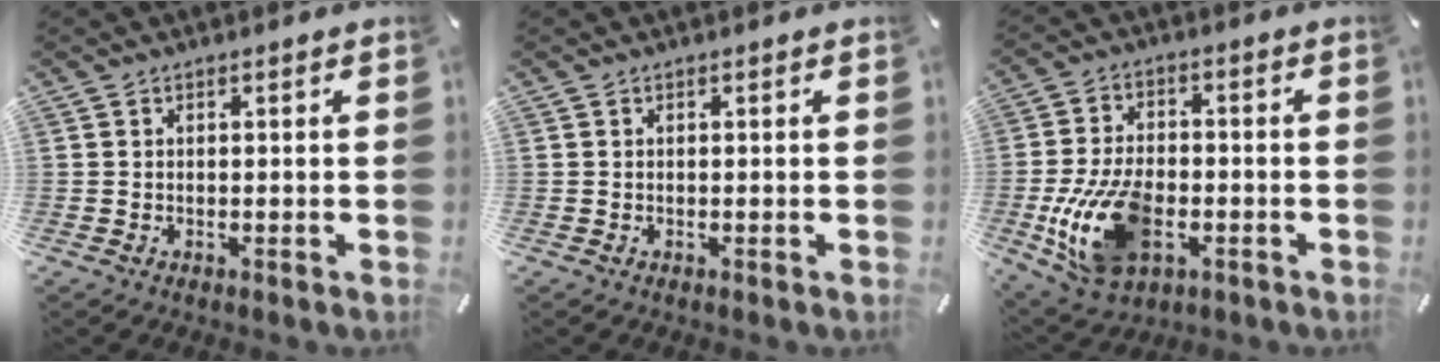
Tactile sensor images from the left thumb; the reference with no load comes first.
{"total": 0.0}
{"total": 15.6, "force": [-4.3, 9.8, 11.4], "torque": [-0.239, 0.001, -0.074]}